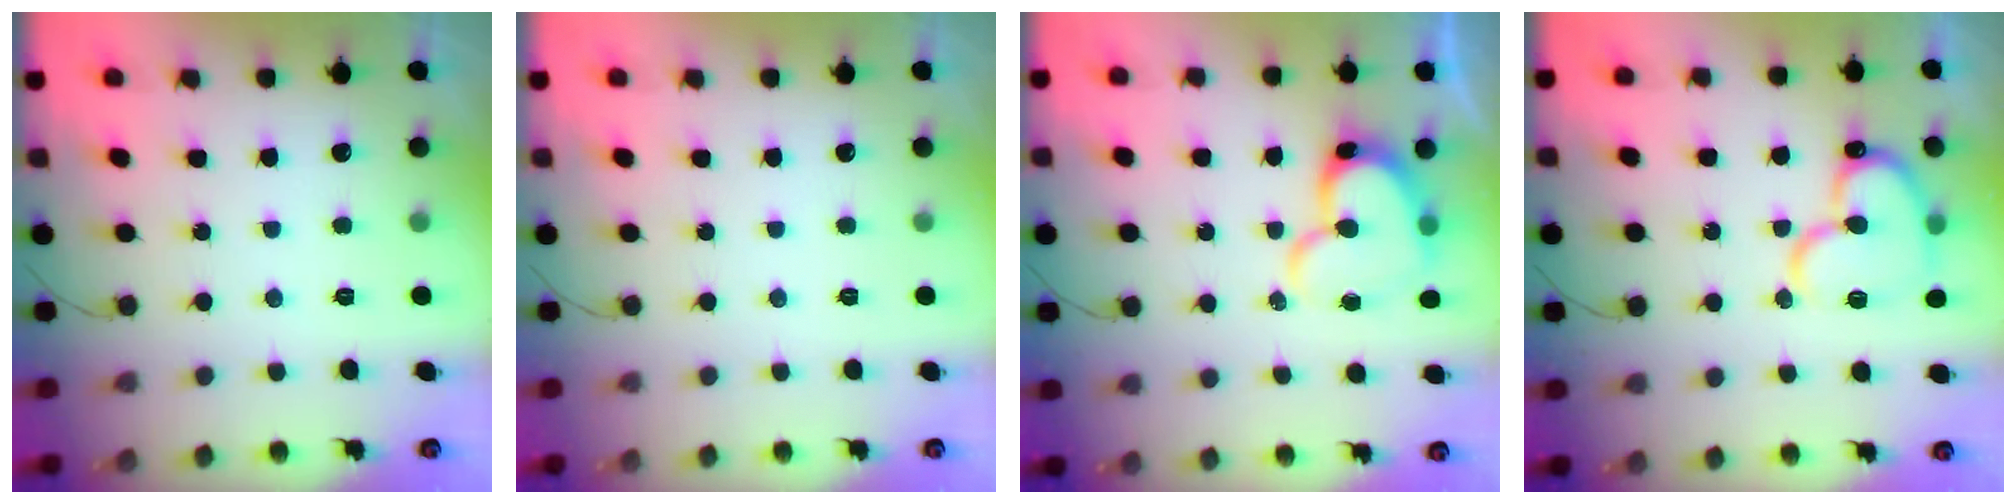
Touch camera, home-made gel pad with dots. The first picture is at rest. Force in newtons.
{"total": 0.0}
{"total": 14.9, "press": 14.8, "slide": 1.5}
{"total": 16.7, "press": 16.6, "slide": 2.0}